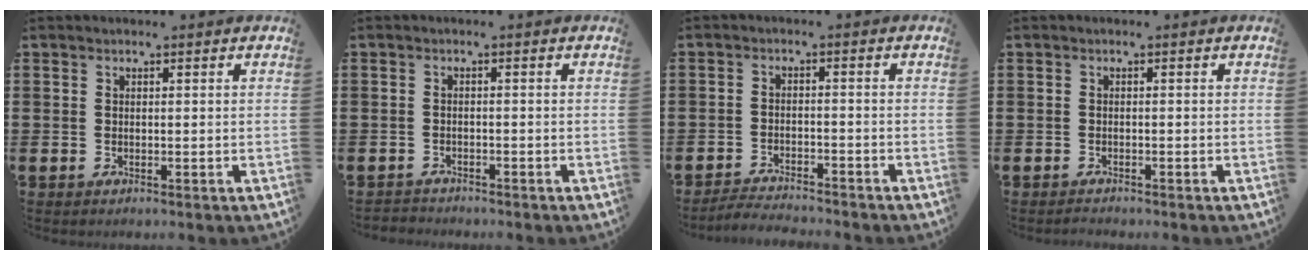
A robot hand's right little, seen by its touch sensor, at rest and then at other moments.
{"total": 1.0, "force": [-1.0, 0.1, -0.2], "torque": [0.000, 0.002, -0.022]}
{"total": 2.5, "force": [-2.5, 0.0, 0.0], "torque": [-0.004, 0.003, -0.054]}
{"total": 0.5, "force": [-0.5, 0.1, 0.0], "torque": [-0.003, -0.003, -0.010]}